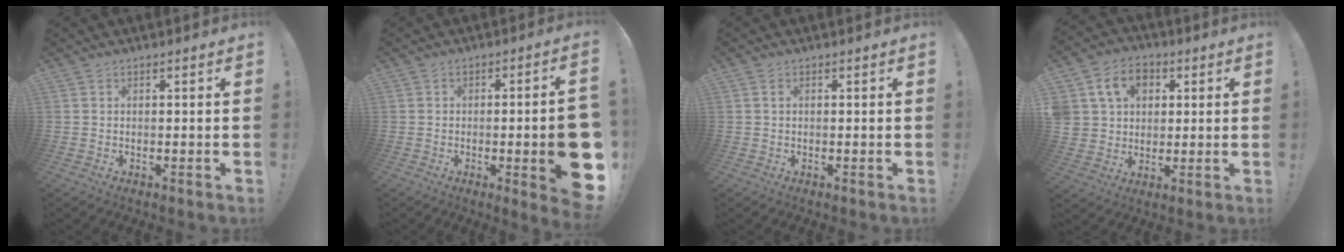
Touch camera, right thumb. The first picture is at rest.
{"total": 12.6, "force": [-2.9, 2.0, 12.1], "torque": [-0.153, 0.000, -0.033]}
{"total": 0.8, "force": [0.3, 0.4, 0.6], "torque": [-0.016, 0.003, 0.006]}
{"total": 12.2, "force": [4.5, 10.0, 5.5], "torque": [-0.082, -0.005, 0.092]}